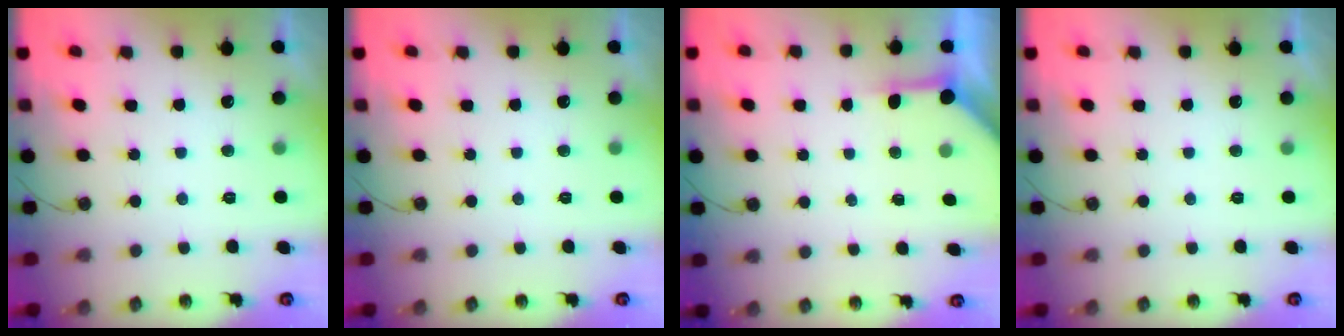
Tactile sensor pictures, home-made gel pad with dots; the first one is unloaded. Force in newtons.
{"total": 0.0}
{"total": 3.8, "press": 3.8, "slide": 0.4}
{"total": 0.0}